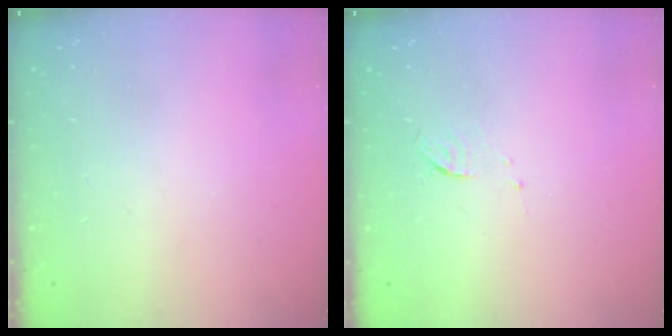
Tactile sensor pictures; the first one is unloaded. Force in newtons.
{"total": 3.9, "press": 3.9, "slide": 0.4}